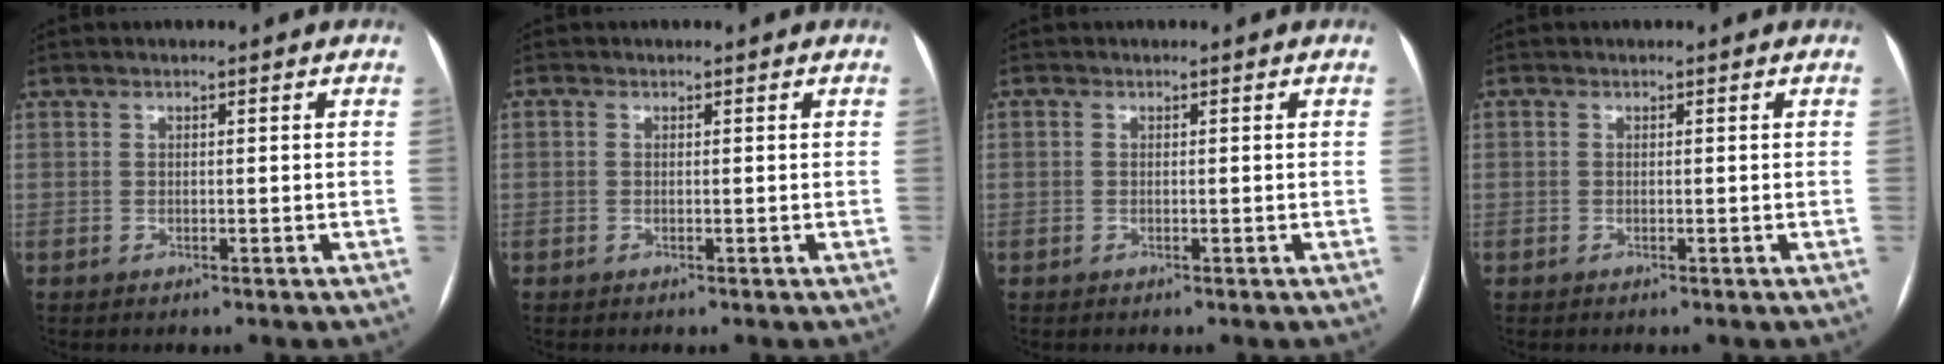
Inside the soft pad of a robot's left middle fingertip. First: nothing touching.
{"total": 0.0}
{"total": 0.0}
{"total": 0.0}